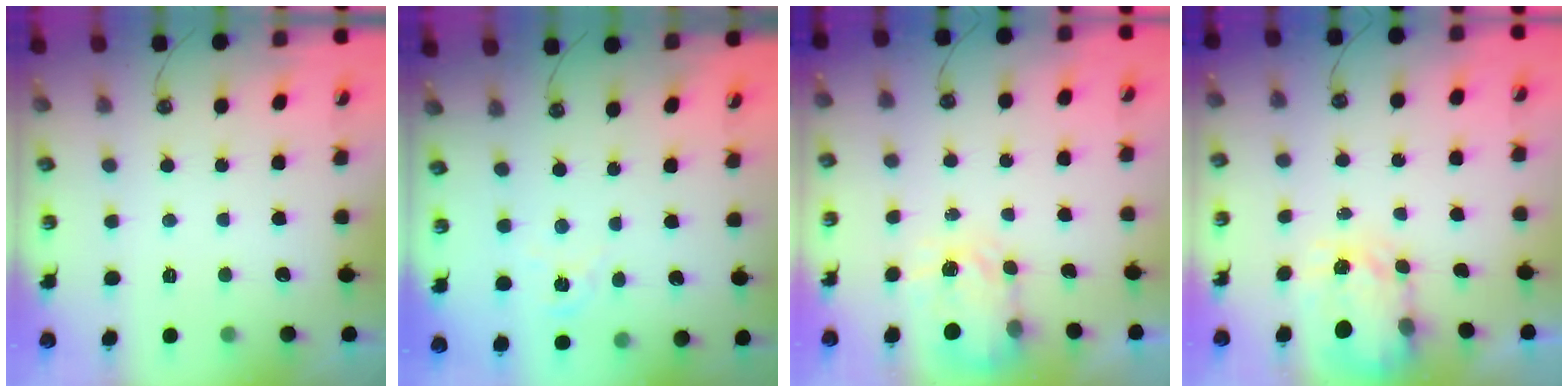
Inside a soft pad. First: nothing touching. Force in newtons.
{"total": 1.9, "press": 1.8, "slide": 0.3}
{"total": 3.6, "press": 3.6, "slide": 0.5}
{"total": 3.6, "press": 3.6, "slide": 0.4}